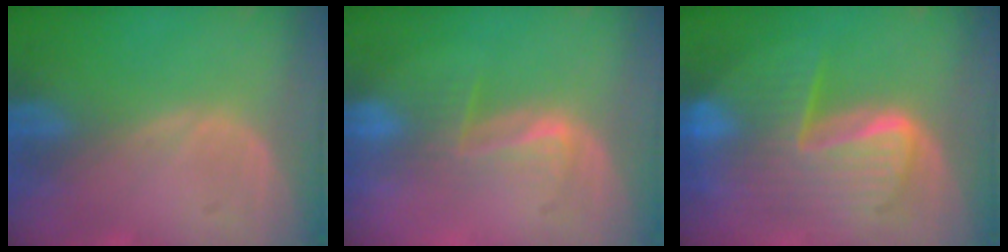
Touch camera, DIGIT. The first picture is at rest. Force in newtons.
{"total": 4.0, "press": 3.7, "slide": 1.6}
{"total": 10.1, "press": 10.1, "slide": 1.0}